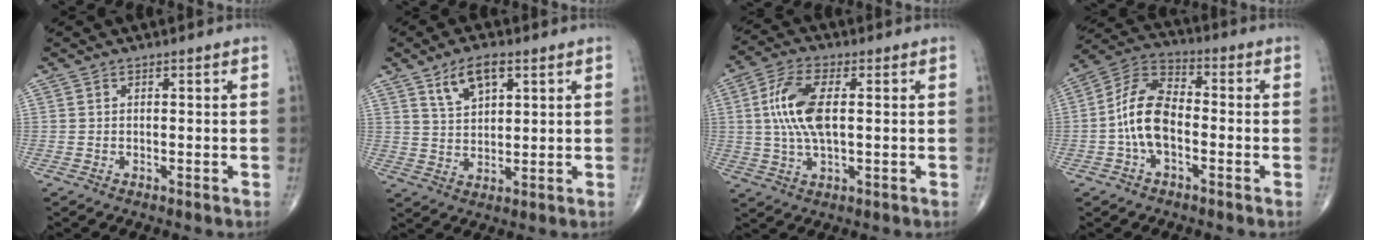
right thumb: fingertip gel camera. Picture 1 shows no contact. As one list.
[{"total": 7.1, "force": [3.8, 3.3, 5.0], "torque": [-0.081, -0.014, 0.072]}, {"total": 10.4, "force": [1.1, 4.4, 9.4], "torque": [-0.205, 0.007, 0.022]}, {"total": 10.7, "force": [-2.0, 6.0, 8.7], "torque": [-0.163, 0.036, -0.050]}]